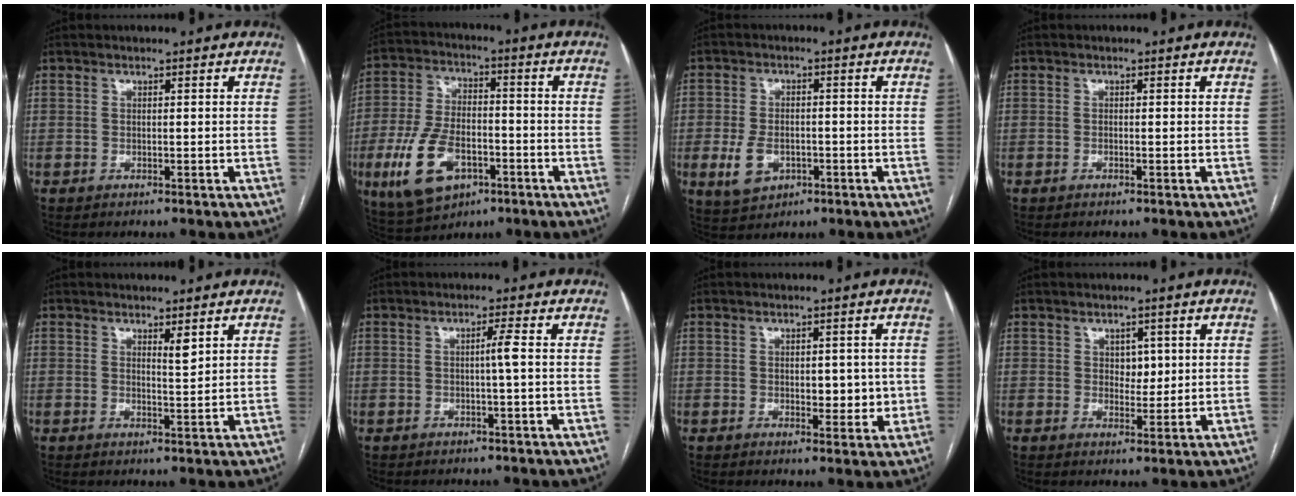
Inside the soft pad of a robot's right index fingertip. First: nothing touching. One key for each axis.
{"total": 13.5, "fx": -5.4, "fy": 7.5, "fz": 9.9, "tx": -0.212, "ty": 0.002, "tz": -0.089}
{"total": 6.0, "fx": -2.0, "fy": 4.2, "fz": 3.9, "tx": -0.079, "ty": 0.001, "tz": -0.024}
{"total": 0.0}
{"total": 2.0, "fx": 1.3, "fy": 0.2, "fz": 1.5, "tx": -0.029, "ty": -0.009, "tz": 0.024}
{"total": 2.0, "fx": -0.1, "fy": -0.5, "fz": 1.9, "tx": -0.033, "ty": 0.000, "tz": -0.001}
{"total": 4.3, "fx": 0.1, "fy": 2.5, "fz": 3.5, "tx": -0.039, "ty": 0.002, "tz": 0.008}
{"total": 2.8, "fx": 0.8, "fy": 1.9, "fz": 1.9, "tx": -0.019, "ty": 0.000, "tz": 0.013}